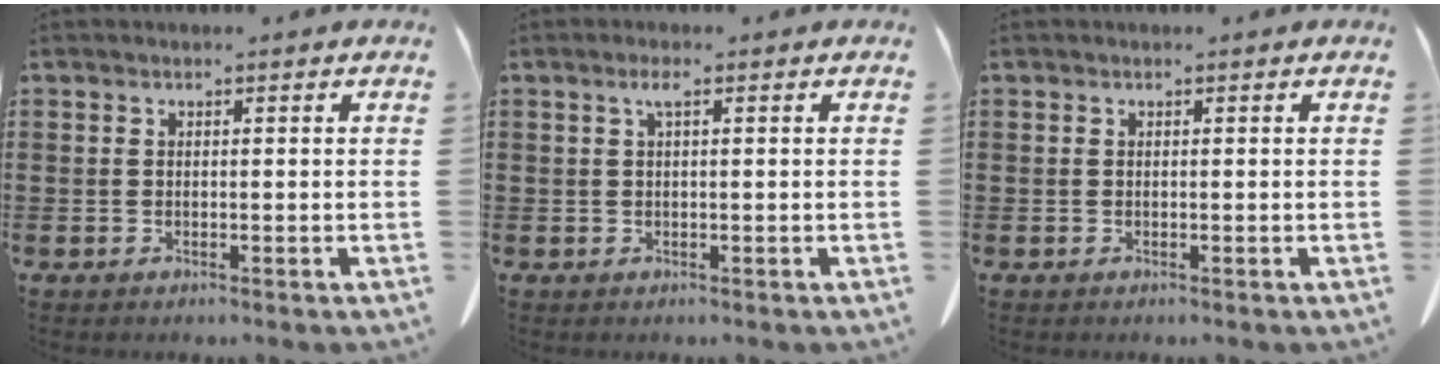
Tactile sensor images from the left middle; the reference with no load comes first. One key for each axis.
{"total": 1.8, "fx": 0.6, "fy": 0.3, "fz": 1.6, "tx": -0.034, "ty": 0.004, "tz": 0.010}
{"total": 0.0}